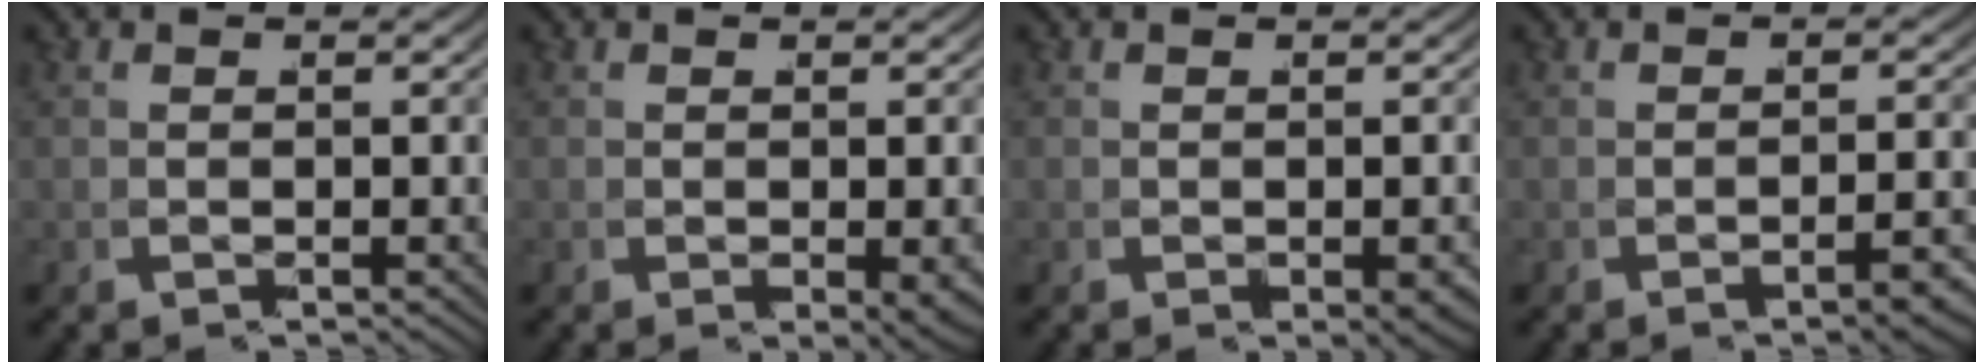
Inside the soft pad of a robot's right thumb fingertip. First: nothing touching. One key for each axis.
{"total": 1.0, "fx": -0.3, "fy": -0.1, "fz": 0.9, "tx": -0.012, "ty": -0.003, "tz": -0.001}
{"total": 0.9, "fx": -0.4, "fy": 0.2, "fz": 0.8, "tx": -0.011, "ty": -0.006, "tz": -0.003}
{"total": 2.0, "fx": -1.5, "fy": -0.9, "fz": 0.8, "tx": -0.021, "ty": 0.001, "tz": -0.026}